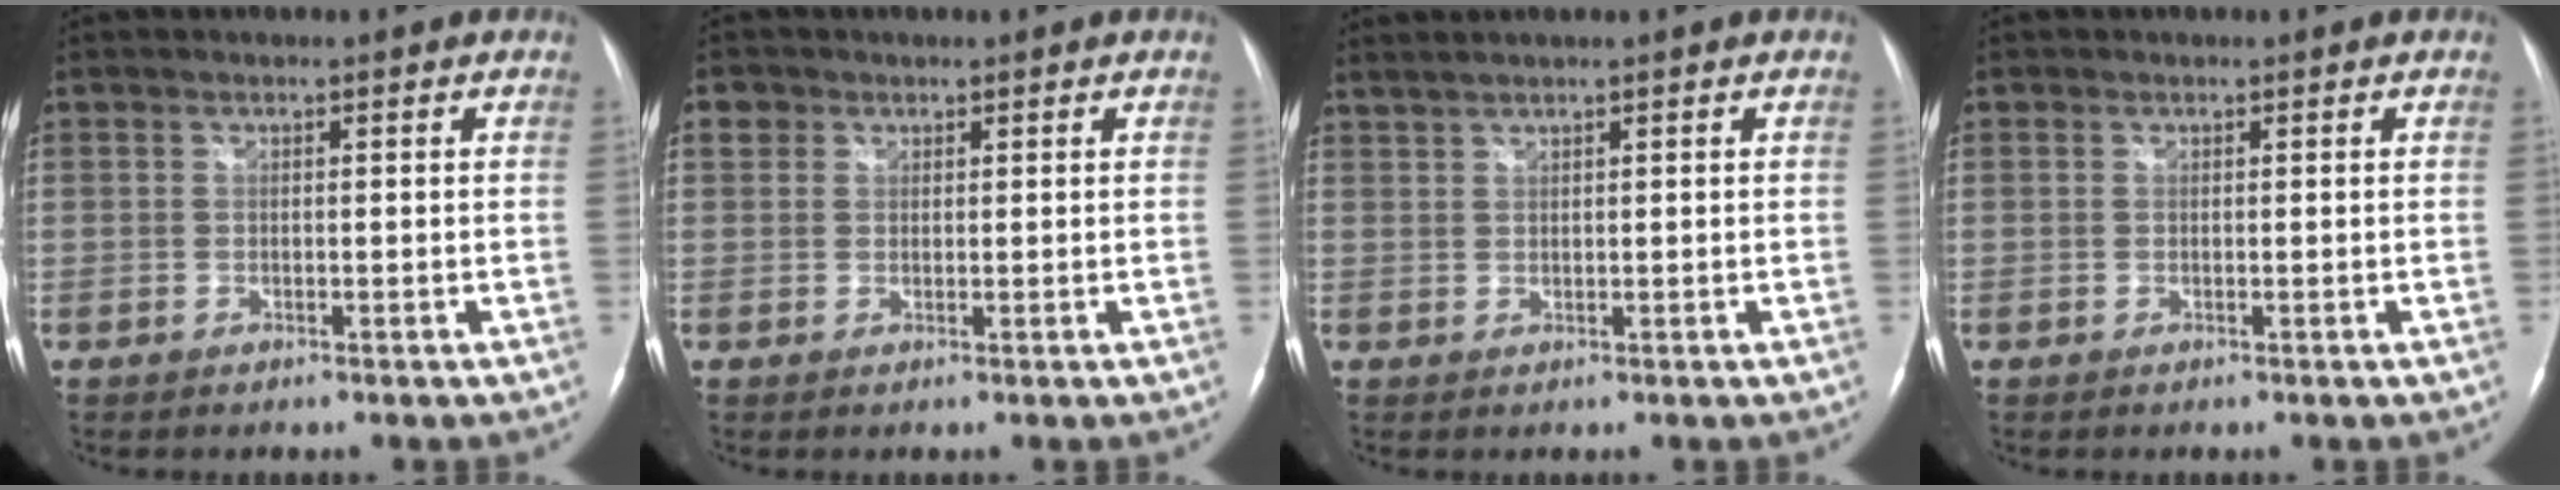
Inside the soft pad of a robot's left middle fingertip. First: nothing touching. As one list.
[{"total": 2.0, "force": [1.0, 1.7, 0.3], "torque": [0.002, 0.007, 0.012]}, {"total": 1.8, "force": [1.7, -0.1, 0.6], "torque": [-0.016, 0.010, 0.038]}, {"total": 0.0}]